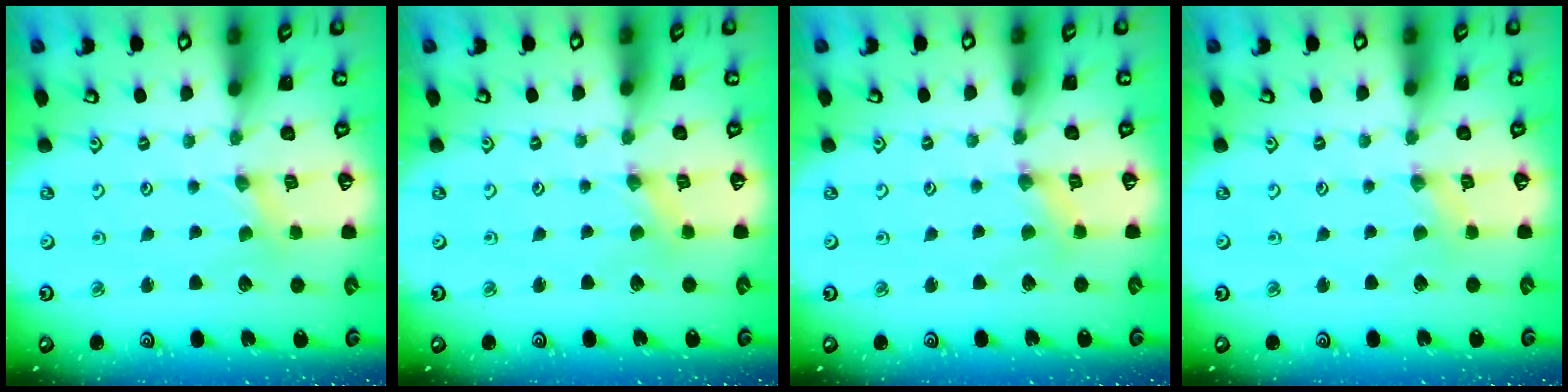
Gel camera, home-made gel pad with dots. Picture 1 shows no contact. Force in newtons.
{"total": 0.0}
{"total": 1.0, "press": 1.0, "slide": 0.3}
{"total": 1.9, "press": 1.9, "slide": 0.3}